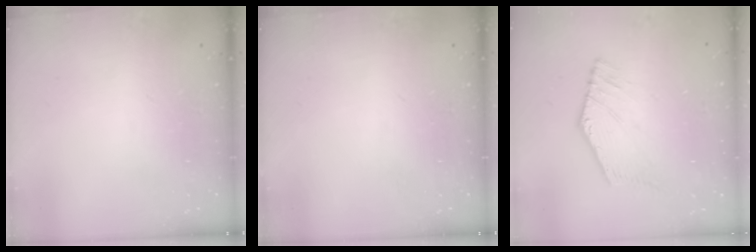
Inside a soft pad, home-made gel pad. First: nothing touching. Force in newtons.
{"total": 0.0}
{"total": 0.9, "press": 0.4, "slide": 0.8}